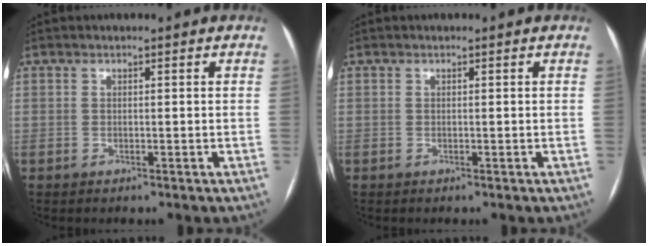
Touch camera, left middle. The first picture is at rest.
{"total": 0.0}